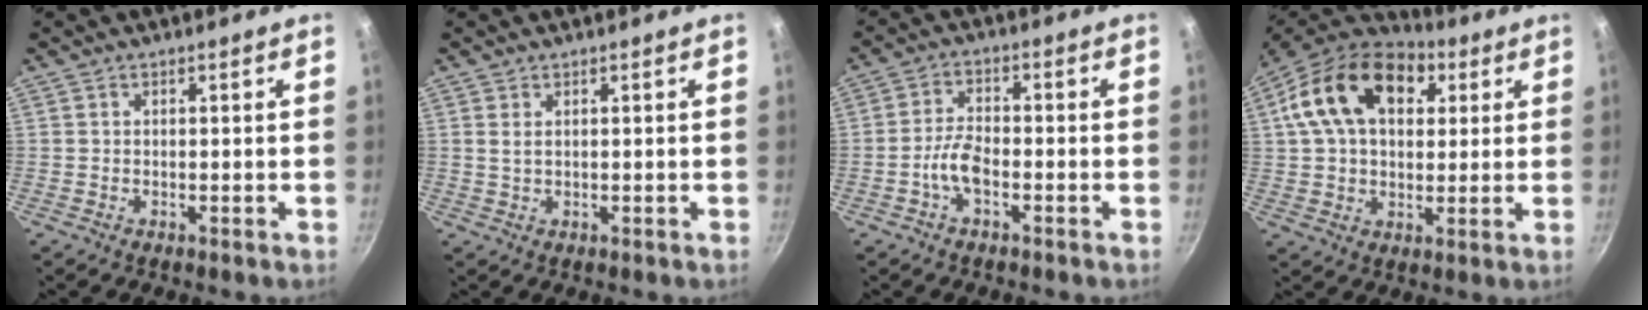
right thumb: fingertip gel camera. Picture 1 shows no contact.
{"total": 1.4, "force": [0.6, 0.7, 1.1], "torque": [-0.022, -0.004, 0.012]}
{"total": 4.9, "force": [-2.1, 2.2, 3.8], "torque": [-0.074, 0.024, -0.046]}
{"total": 19.6, "force": [6.3, 13.0, 13.2], "torque": [-0.206, 0.014, 0.092]}